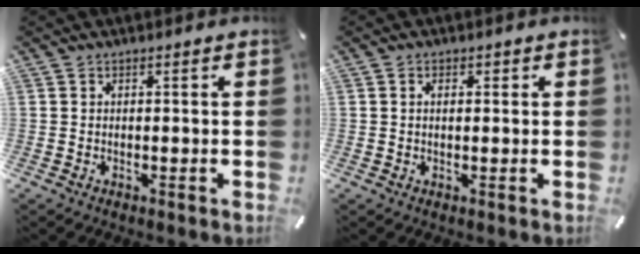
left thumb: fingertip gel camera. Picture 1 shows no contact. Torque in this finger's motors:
{"motor_torque": [0.27, -0.19, 0.06, 0.00, 0.00]}